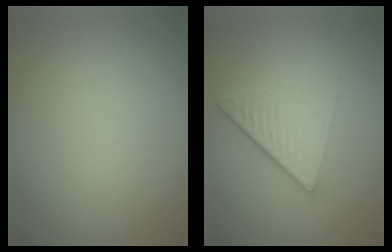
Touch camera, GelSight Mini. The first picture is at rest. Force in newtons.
{"total": 4.9, "press": 3.0, "slide": 3.9}